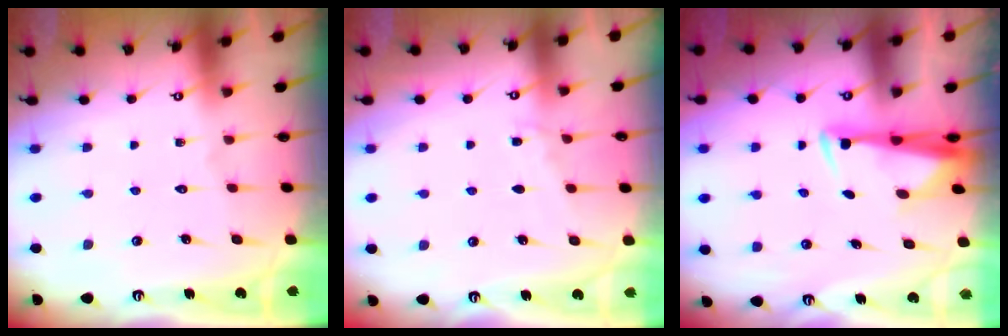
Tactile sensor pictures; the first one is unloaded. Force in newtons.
{"total": 4.0, "press": 4.0, "slide": 0.5}
{"total": 3.3, "press": 3.2, "slide": 0.7}